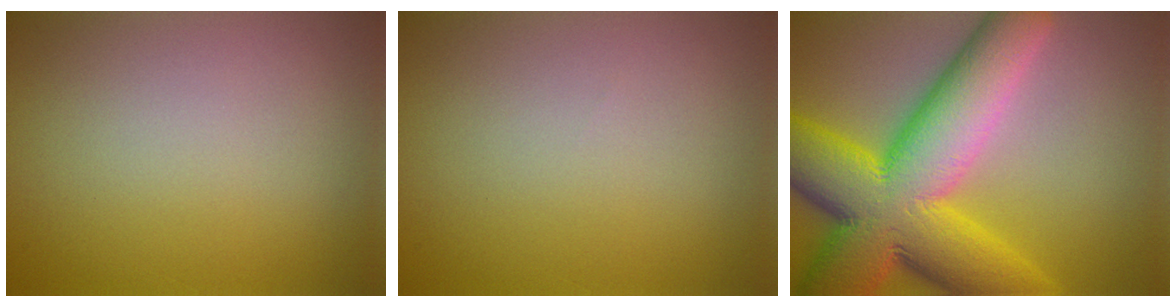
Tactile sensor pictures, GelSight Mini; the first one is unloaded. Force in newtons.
{"total": 0.0}
{"total": 15.4, "press": 15.4, "slide": 0.4}